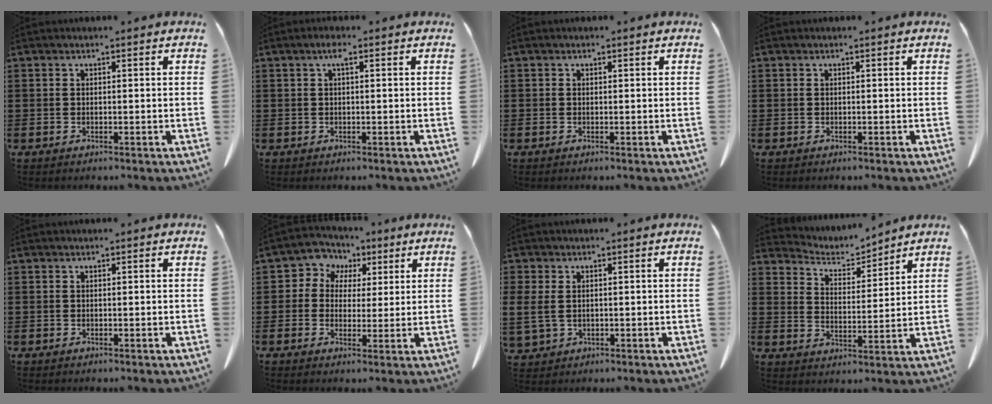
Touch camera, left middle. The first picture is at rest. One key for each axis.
{"total": 1.9, "fx": 0.4, "fy": 0.6, "fz": 1.7, "tx": -0.036, "ty": 0.008, "tz": 0.005}
{"total": 0.0}
{"total": 0.0}
{"total": 0.0}
{"total": 4.8, "fx": 1.8, "fy": 4.4, "fz": 0.5, "tx": -0.044, "ty": -0.005, "tz": 0.024}
{"total": 3.3, "fx": 0.2, "fy": 2.4, "fz": 2.3, "tx": -0.071, "ty": -0.003, "tz": -0.002}
{"total": 4.4, "fx": 4.3, "fy": 0.8, "fz": 0.5, "tx": -0.032, "ty": -0.031, "tz": 0.071}